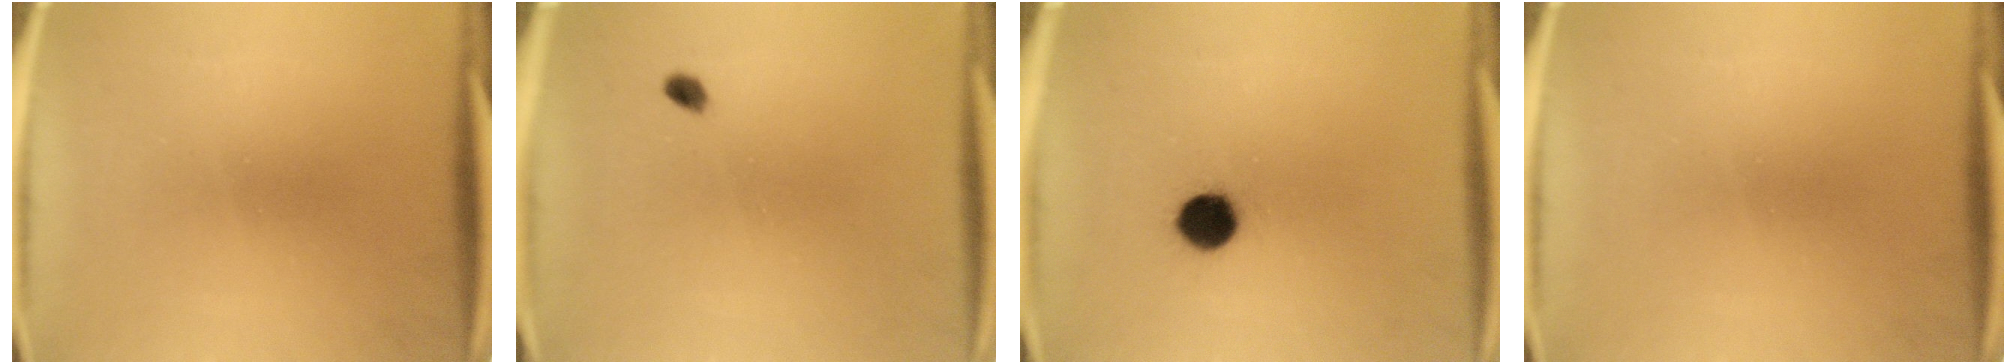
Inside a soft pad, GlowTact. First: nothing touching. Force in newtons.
{"total": 2.0}
{"total": 6.8}
{"total": 0.0}